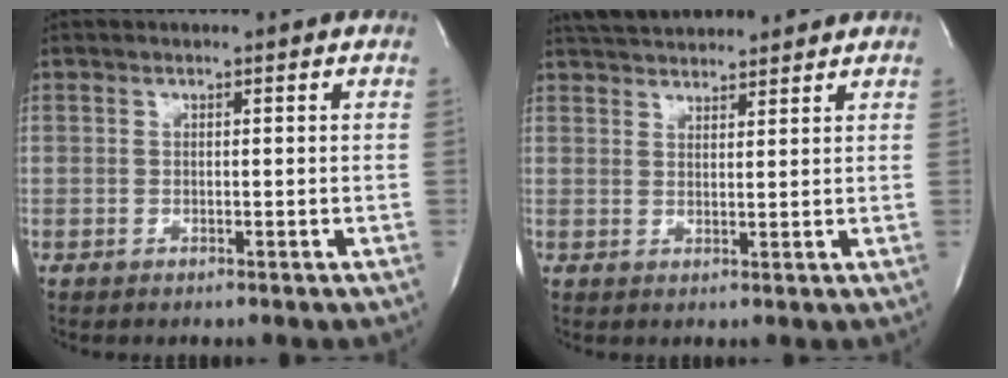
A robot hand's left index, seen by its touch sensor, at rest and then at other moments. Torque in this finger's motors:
{"motor_torque": [-0.03, -0.40, 0.16, 0.09]}